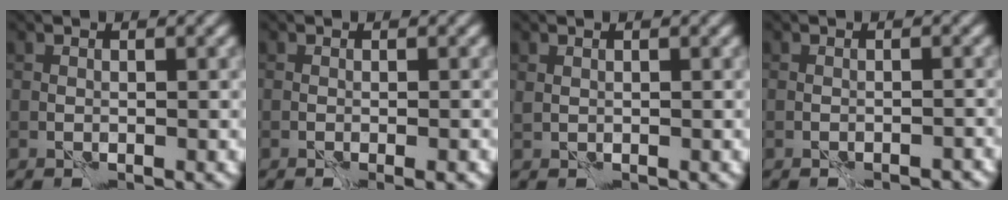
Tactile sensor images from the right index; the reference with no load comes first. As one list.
[{"total": 1.8, "force": [-0.9, 0.3, 1.5], "torque": [-0.018, -0.002, -0.012]}, {"total": 0.0}, {"total": 1.8, "force": [-1.5, 0.5, 0.8], "torque": [-0.012, 0.004, -0.020]}]